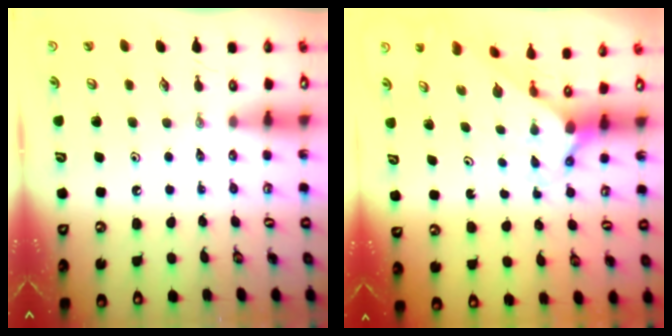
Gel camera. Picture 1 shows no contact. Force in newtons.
{"total": 1.7, "press": 1.7, "slide": 0.1}